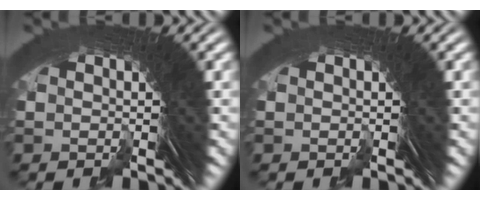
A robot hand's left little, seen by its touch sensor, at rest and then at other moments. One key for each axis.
{"total": 0.0}